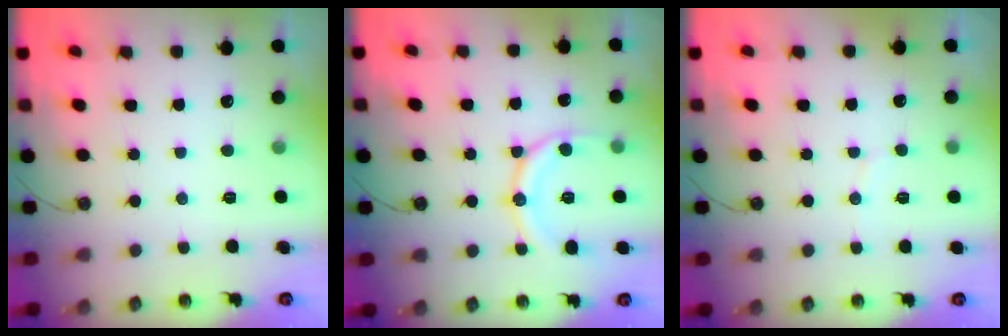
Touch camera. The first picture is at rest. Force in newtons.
{"total": 13.6, "press": 13.6, "slide": 1.1}
{"total": 3.4, "press": 3.4, "slide": 0.2}